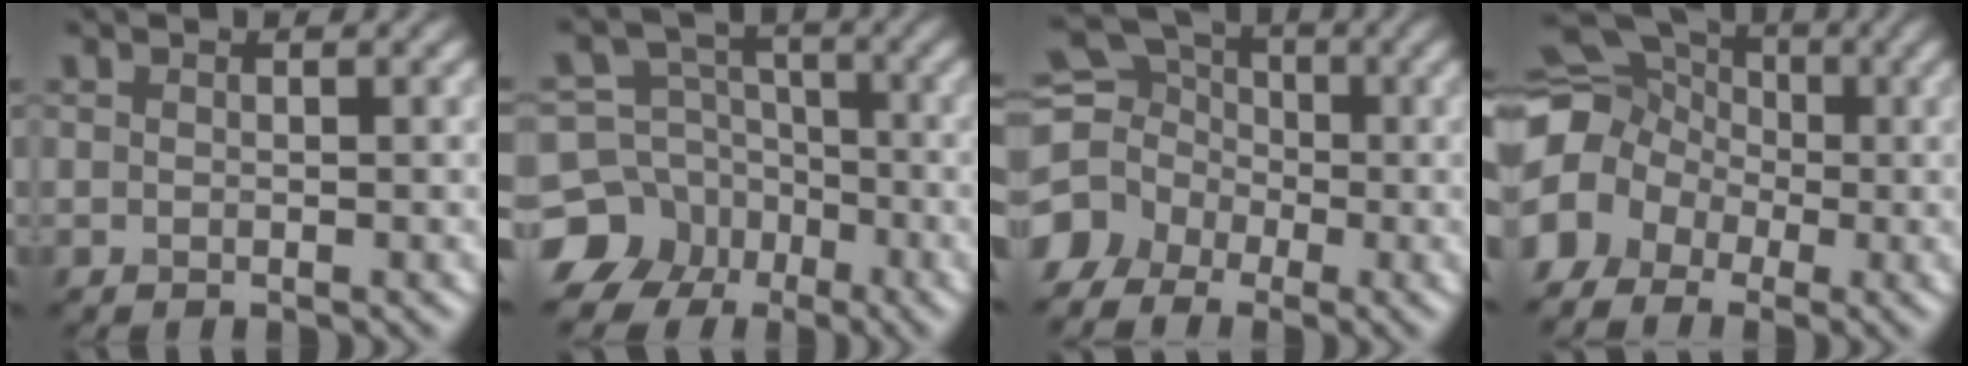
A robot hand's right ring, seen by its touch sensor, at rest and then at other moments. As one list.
[{"total": 9.9, "force": [-5.3, 8.2, 1.9], "torque": [-0.038, -0.019, -0.114]}, {"total": 6.3, "force": [-2.0, 5.5, 2.4], "torque": [-0.039, 0.001, -0.046]}, {"total": 10.9, "force": [-2.0, 9.5, 5.0], "torque": [-0.106, 0.015, -0.077]}]